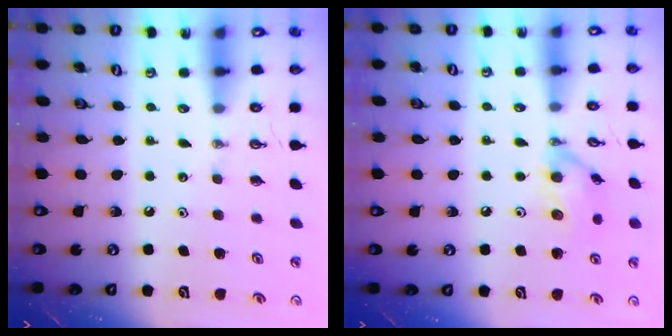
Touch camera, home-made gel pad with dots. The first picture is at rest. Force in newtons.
{"total": 10.6, "press": 10.5, "slide": 1.3}